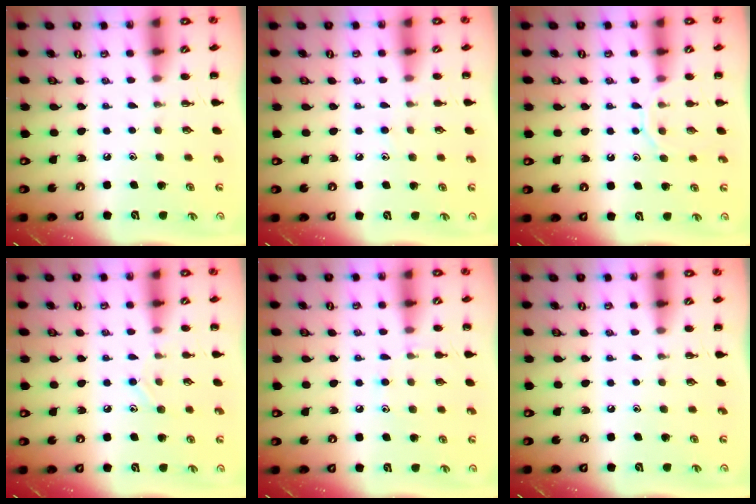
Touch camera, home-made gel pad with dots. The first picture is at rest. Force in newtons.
{"total": 7.5, "press": 7.1, "slide": 2.2}
{"total": 8.7, "press": 8.6, "slide": 1.3}
{"total": 9.0, "press": 8.7, "slide": 2.6}
{"total": 7.1, "press": 6.8, "slide": 2.0}
{"total": 0.0}